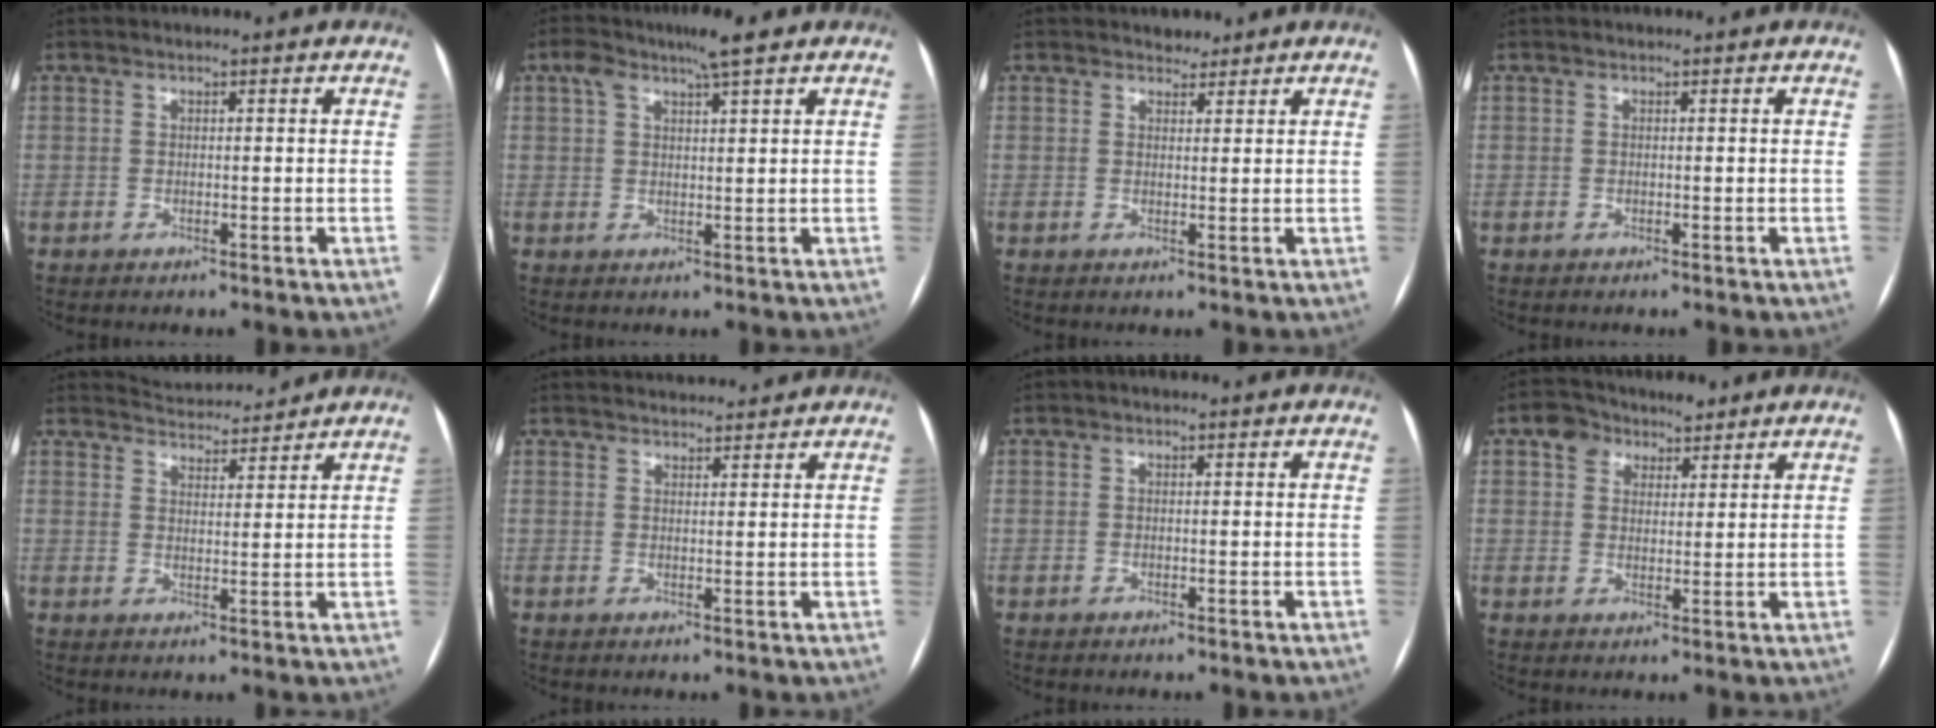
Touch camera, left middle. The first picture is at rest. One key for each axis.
{"total": 6.1, "fx": 3.9, "fy": 0.6, "fz": 4.6, "tx": -0.085, "ty": 0.024, "tz": 0.067}
{"total": 1.6, "fx": 1.4, "fy": 0.8, "fz": 0.0, "tx": -0.001, "ty": -0.001, "tz": 0.020}
{"total": 0.0}
{"total": 5.5, "fx": 5.5, "fy": 0.4, "fz": -0.2, "tx": -0.008, "ty": 0.012, "tz": 0.082}
{"total": 5.3, "fx": 5.2, "fy": 0.8, "fz": 0.7, "tx": -0.010, "ty": 0.023, "tz": 0.067}
{"total": 0.0}
{"total": 5.0, "fx": 3.1, "fy": 3.6, "fz": 1.7, "tx": -0.031, "ty": 0.020, "tz": 0.052}